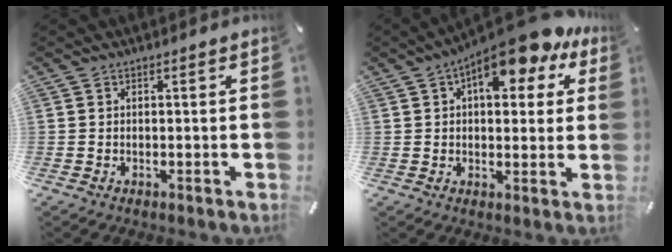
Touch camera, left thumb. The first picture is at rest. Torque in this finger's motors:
{"motor_torque": [3.03, 1.98, 1.43, -1.34, 0.35]}